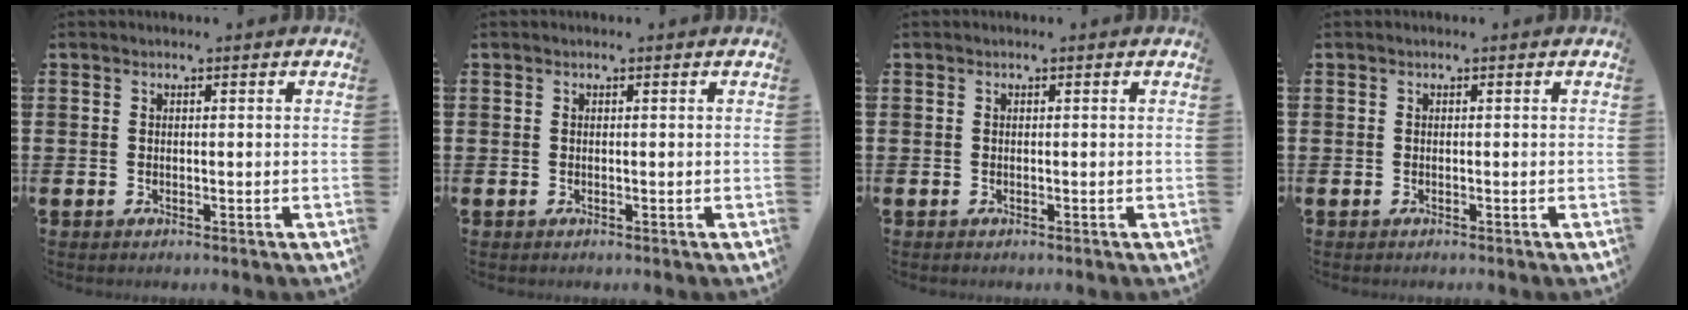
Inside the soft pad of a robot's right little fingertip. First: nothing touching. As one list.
[{"total": 0.0}, {"total": 0.0}, {"total": 0.0}]